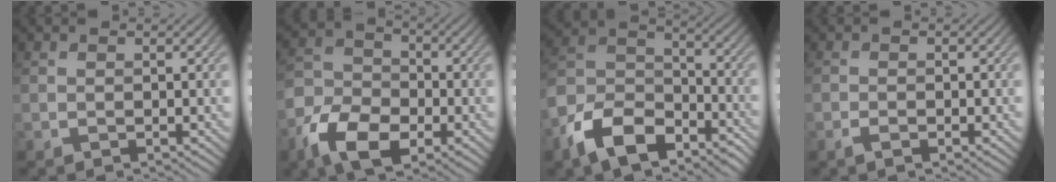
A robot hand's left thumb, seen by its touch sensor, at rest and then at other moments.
{"total": 10.5, "force": [-5.3, 6.3, 6.5], "torque": [-0.151, -0.017, -0.108]}
{"total": 12.4, "force": [-8.2, 6.3, 6.9], "torque": [-0.151, -0.007, -0.170]}
{"total": 1.3, "force": [-0.8, 0.5, 0.8], "torque": [-0.018, 0.001, -0.018]}